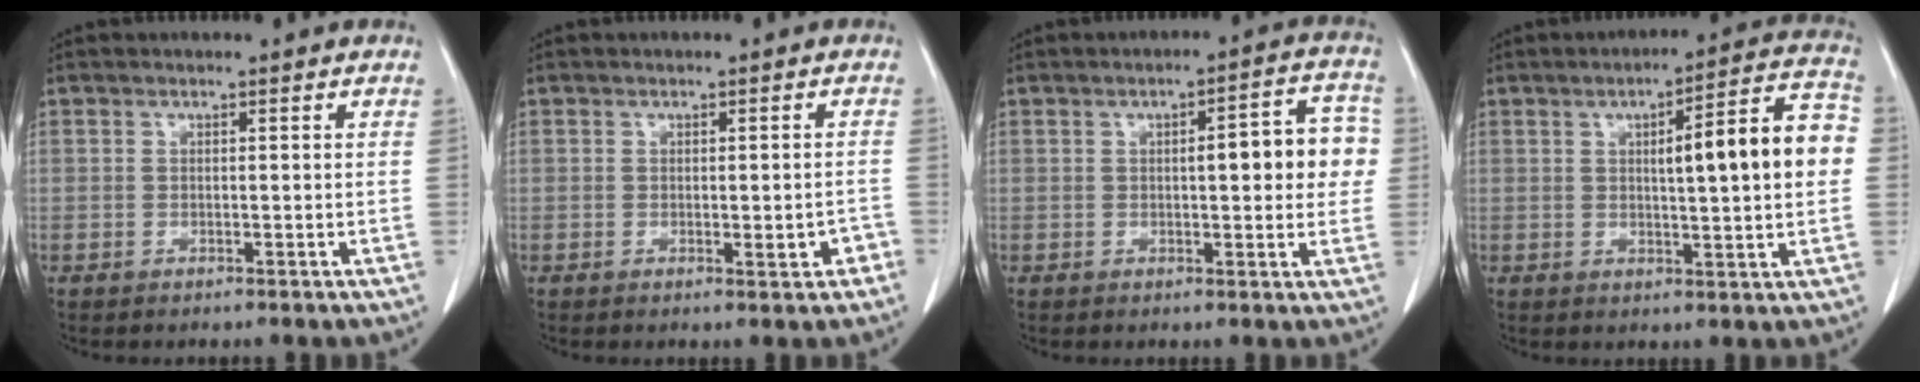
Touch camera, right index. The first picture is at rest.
{"total": 2.7, "force": [-1.0, 0.8, 2.4], "torque": [-0.026, -0.001, -0.009]}
{"total": 8.8, "force": [1.0, 2.6, 8.4], "torque": [-0.100, 0.027, 0.010]}
{"total": 12.6, "force": [1.2, 1.6, 12.4], "torque": [-0.165, 0.029, 0.014]}